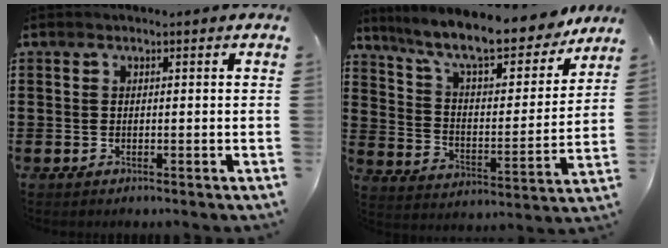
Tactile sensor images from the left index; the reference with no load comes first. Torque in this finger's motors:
{"motor_torque": [1.07, 1.07, 1.05, 0.18]}